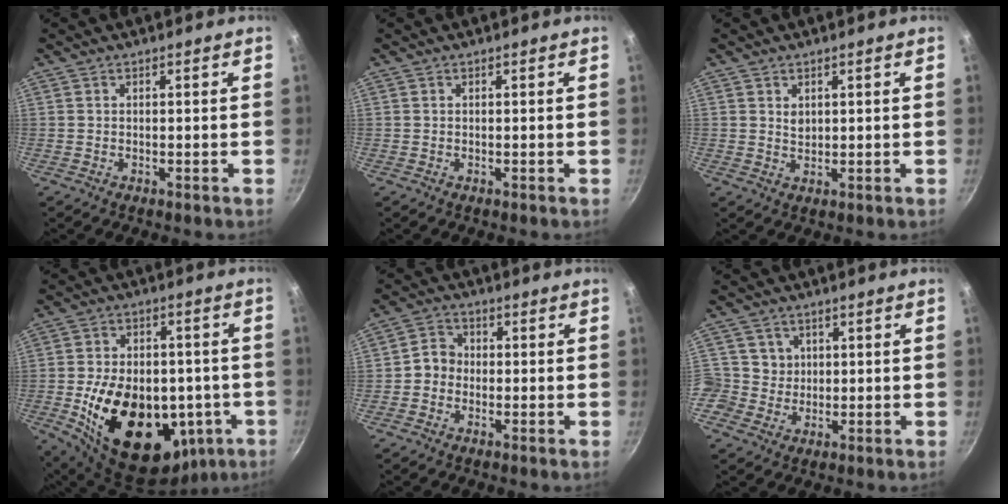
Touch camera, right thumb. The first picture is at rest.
{"total": 0.0}
{"total": 1.8, "force": [0.8, 1.3, 0.9], "torque": [-0.011, -0.006, 0.016]}
{"total": 25.8, "force": [-5.9, 17.2, 18.4], "torque": [-0.283, 0.021, -0.067]}
{"total": 4.4, "force": [-0.8, 4.0, 1.8], "torque": [-0.004, 0.014, -0.026]}
{"total": 5.8, "force": [0.5, 5.8, 0.4], "torque": [0.033, 0.005, 0.002]}